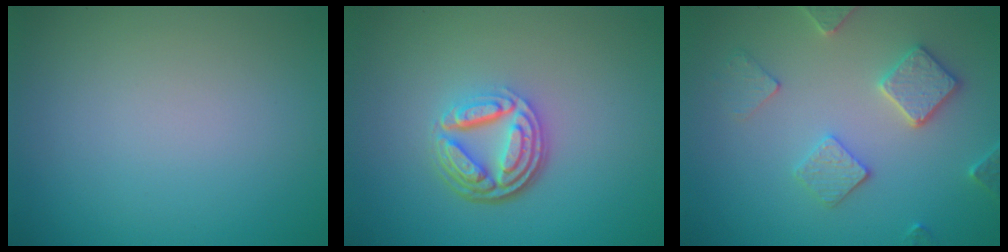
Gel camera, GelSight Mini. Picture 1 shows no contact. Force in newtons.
{"total": 5.0, "press": 3.5, "slide": 3.6}
{"total": 3.4, "press": 3.4, "slide": 0.3}